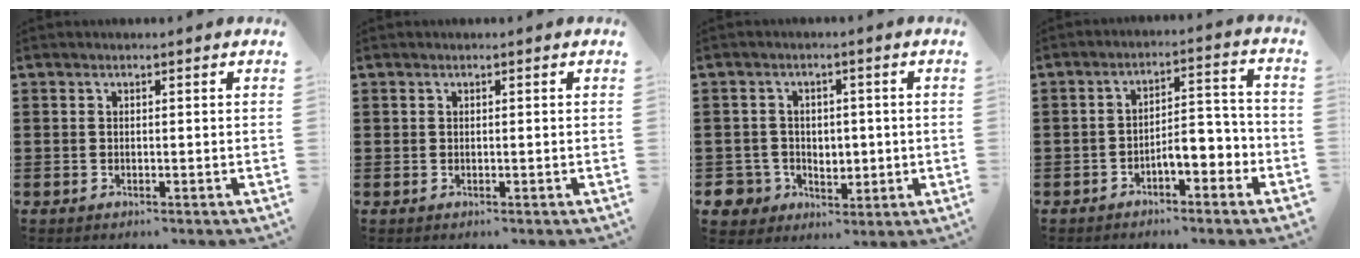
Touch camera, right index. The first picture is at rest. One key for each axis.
{"total": 0.0}
{"total": 5.3, "fx": 0.2, "fy": 5.2, "fz": 0.7, "tx": -0.046, "ty": 0.007, "tz": 0.003}
{"total": 5.1, "fx": -3.0, "fy": 1.9, "fz": 3.7, "tx": -0.056, "ty": 0.008, "tz": -0.059}